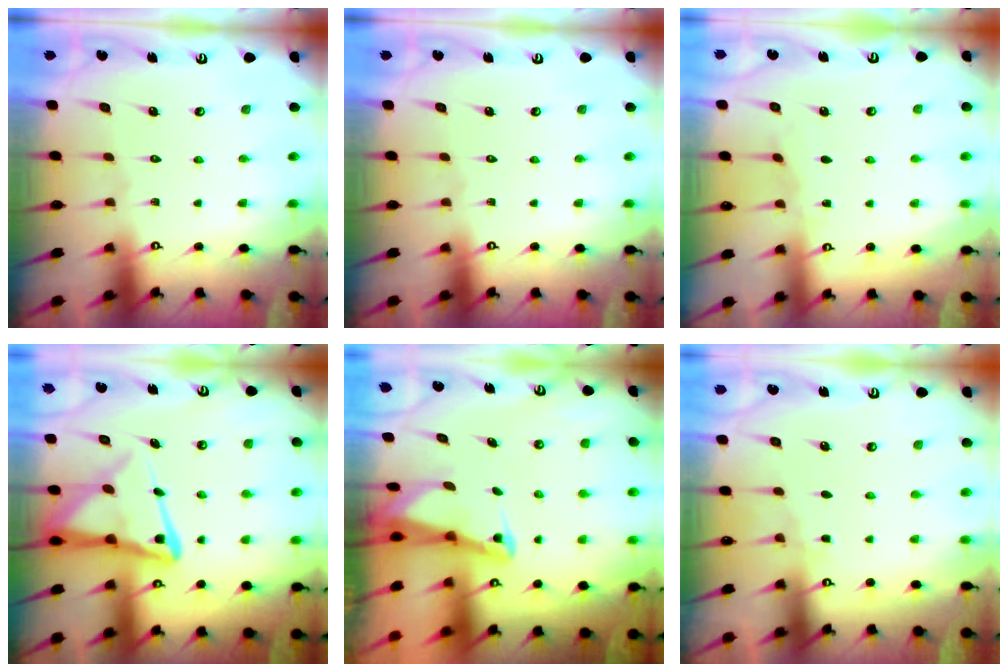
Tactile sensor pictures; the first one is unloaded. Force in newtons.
{"total": 0.0}
{"total": 2.6, "press": 2.6, "slide": 0.1}
{"total": 13.3, "press": 13.2, "slide": 1.4}
{"total": 2.7, "press": 2.6, "slide": 0.6}
{"total": 3.9, "press": 3.8, "slide": 0.6}